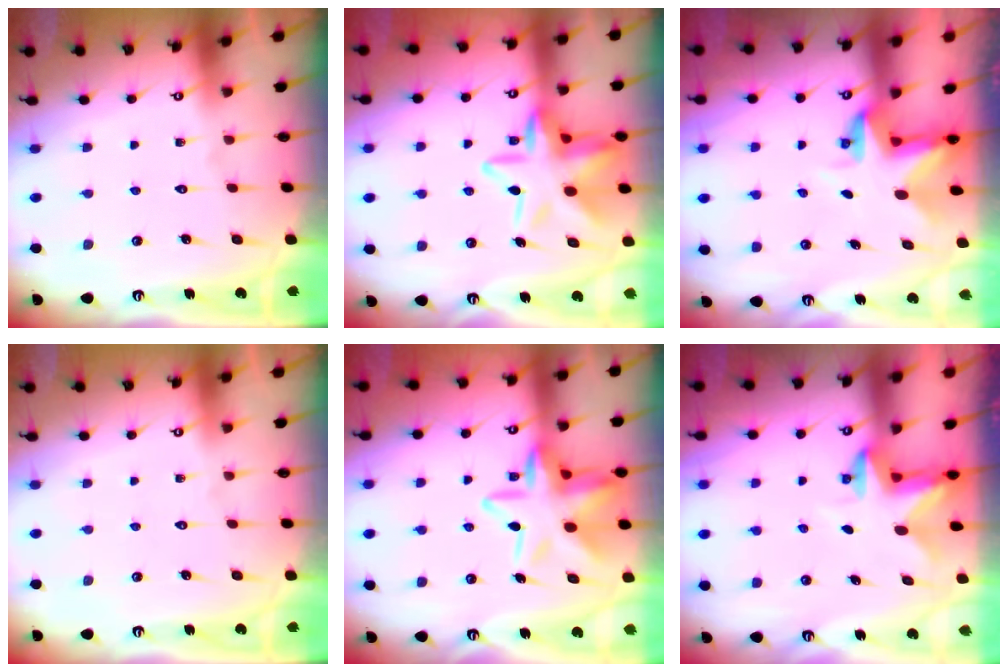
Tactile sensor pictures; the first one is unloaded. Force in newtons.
{"total": 15.0, "press": 14.9, "slide": 1.8}
{"total": 3.9, "press": 3.8, "slide": 0.3}
{"total": 0.0}
{"total": 15.0, "press": 14.9, "slide": 1.8}
{"total": 2.7, "press": 2.6, "slide": 0.6}